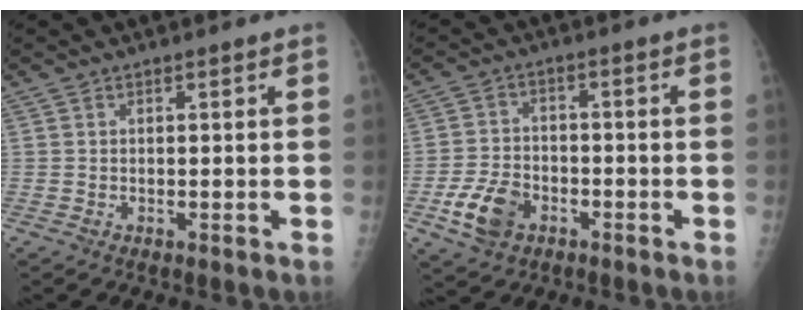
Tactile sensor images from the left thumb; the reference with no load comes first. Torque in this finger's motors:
{"motor_torque": [-0.39, 1.33, 0.16, -0.09, 0.14]}